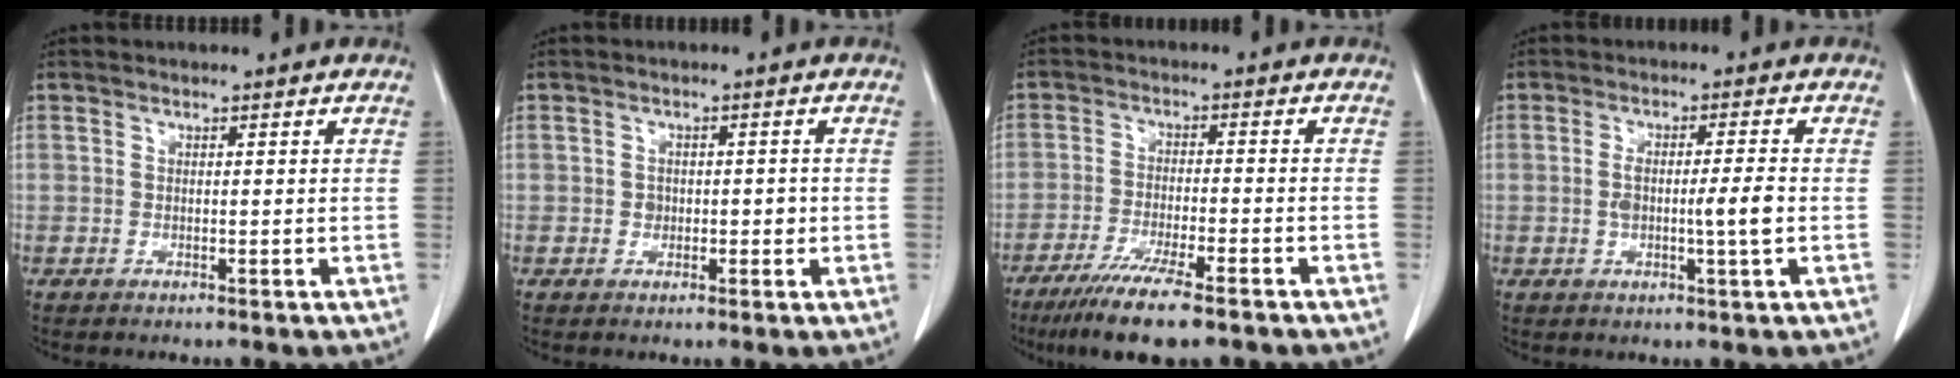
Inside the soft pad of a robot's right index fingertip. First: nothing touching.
{"total": 2.1, "force": [-0.3, 1.6, 1.4], "torque": [-0.017, 0.006, -0.003]}
{"total": 10.8, "force": [-7.8, 1.1, 7.3], "torque": [-0.118, -0.024, -0.124]}
{"total": 5.0, "force": [-0.7, 0.1, 5.0], "torque": [-0.093, 0.001, -0.010]}